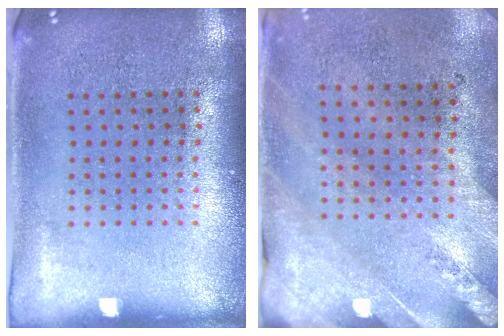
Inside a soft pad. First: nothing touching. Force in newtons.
{"total": 2.5, "press": 2.0, "slide": 1.4}